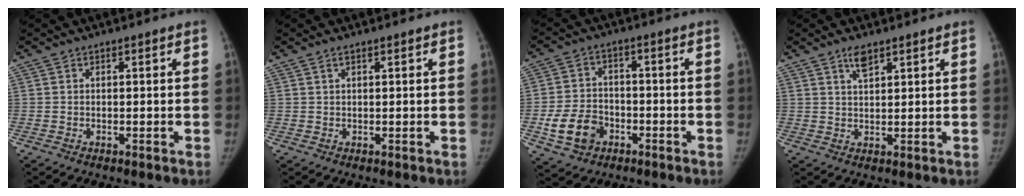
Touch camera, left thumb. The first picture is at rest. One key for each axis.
{"total": 1.0, "fx": 0.7, "fy": 0.3, "fz": 0.7, "tx": -0.013, "ty": 0.001, "tz": 0.014}
{"total": 9.0, "fx": -3.4, "fy": 6.9, "fz": 4.6, "tx": -0.072, "ty": 0.019, "tz": -0.056}
{"total": 3.3, "fx": 2.3, "fy": 1.1, "fz": 2.1, "tx": -0.033, "ty": -0.010, "tz": 0.043}